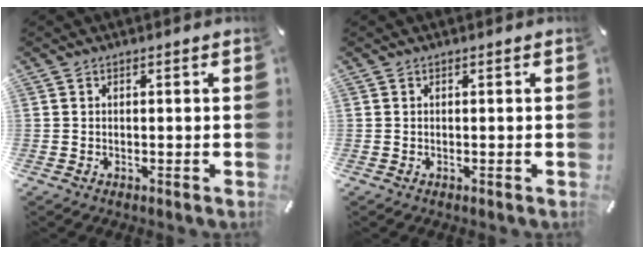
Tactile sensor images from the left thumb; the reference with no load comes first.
{"total": 0.0}